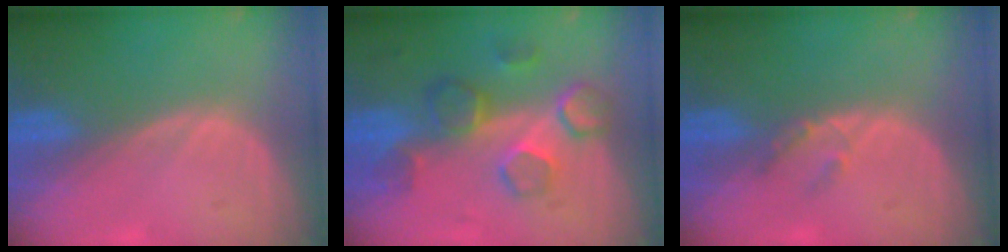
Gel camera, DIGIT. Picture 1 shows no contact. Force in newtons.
{"total": 8.5, "press": 7.7, "slide": 3.6}
{"total": 2.0, "press": 1.8, "slide": 0.9}